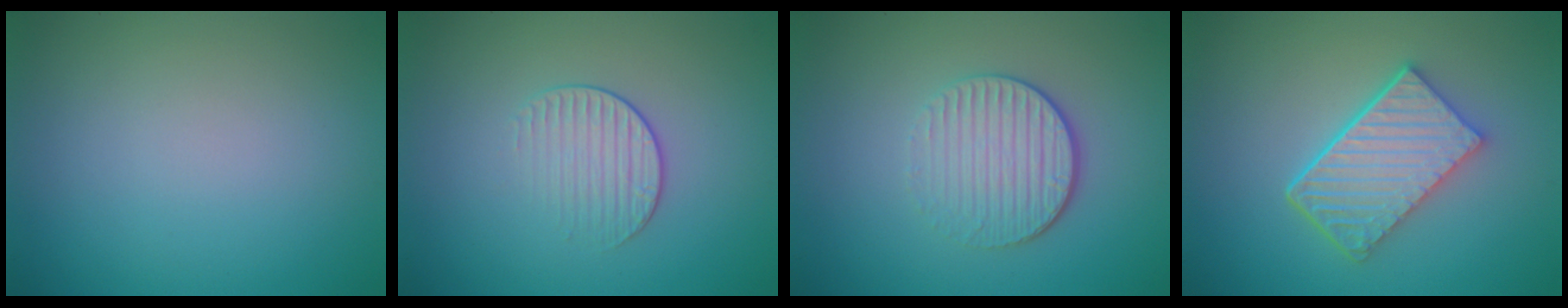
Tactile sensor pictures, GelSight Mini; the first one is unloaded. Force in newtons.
{"total": 1.7, "press": 1.1, "slide": 1.3}
{"total": 3.8, "press": 2.9, "slide": 2.5}
{"total": 5.7, "press": 4.2, "slide": 3.9}